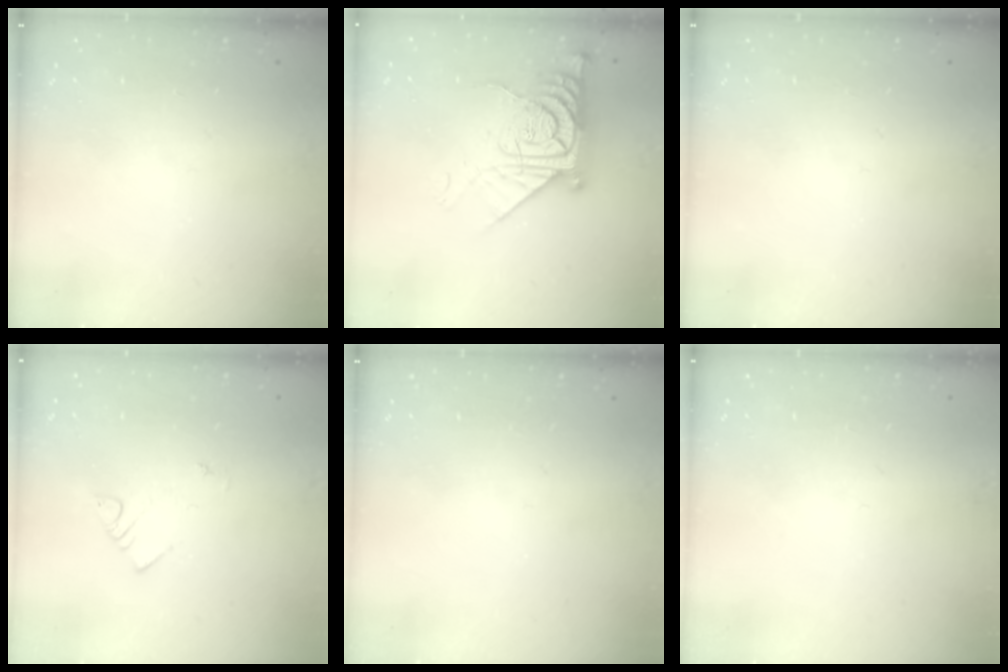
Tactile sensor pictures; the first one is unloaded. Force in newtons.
{"total": 14.0, "press": 13.9, "slide": 1.4}
{"total": 0.0}
{"total": 2.1, "press": 2.1, "slide": 0.4}
{"total": 0.0}
{"total": 0.7, "press": 0.6, "slide": 0.1}